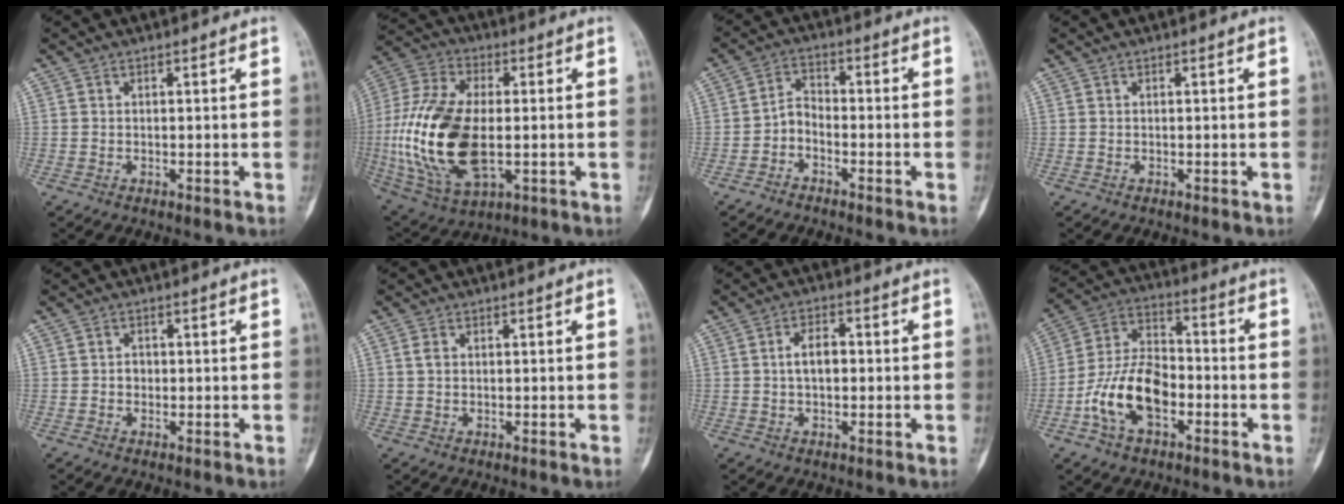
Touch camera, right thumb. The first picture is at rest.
{"total": 22.1, "force": [-1.9, 11.7, 18.7], "torque": [-0.403, -0.004, -0.022]}
{"total": 3.6, "force": [-2.1, 2.0, 2.1], "torque": [-0.029, 0.026, -0.049]}
{"total": 0.0}
{"total": 1.6, "force": [-0.1, 1.4, 0.7], "torque": [-0.003, 0.005, -0.004]}
{"total": 1.6, "force": [0.4, 1.1, 1.1], "torque": [-0.023, 0.002, 0.009]}
{"total": 5.0, "force": [0.2, 2.8, 4.1], "torque": [-0.066, 0.013, -0.002]}
{"total": 14.1, "force": [-4.5, 8.3, 10.4], "torque": [-0.187, 0.038, -0.087]}